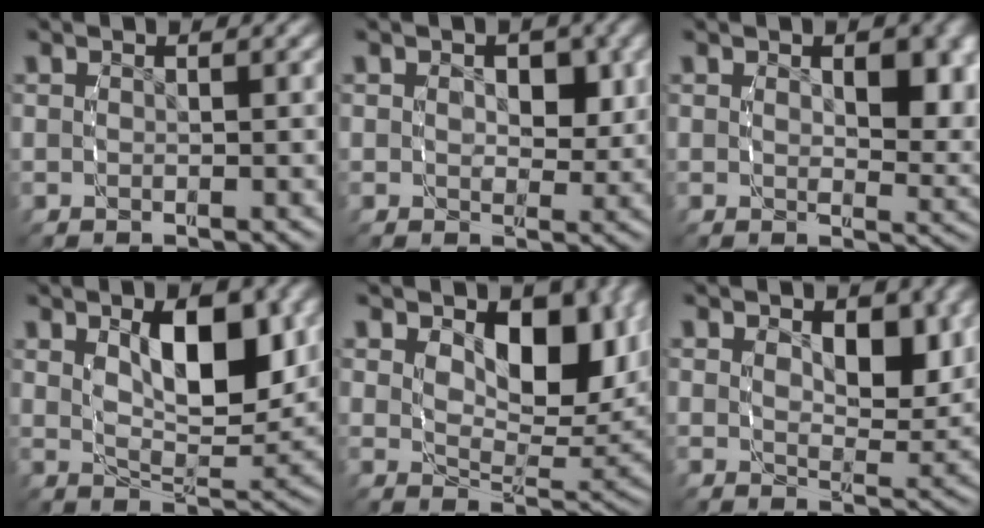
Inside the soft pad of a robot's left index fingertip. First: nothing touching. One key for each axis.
{"total": 2.9, "fx": 0.8, "fy": 2.1, "fz": 1.8, "tx": -0.028, "ty": -0.012, "tz": 0.017}
{"total": 3.5, "fx": 1.2, "fy": 1.4, "fz": 3.0, "tx": -0.034, "ty": -0.014, "tz": 0.026}
{"total": 6.4, "fx": 1.8, "fy": 2.4, "fz": 5.6, "tx": -0.087, "ty": -0.015, "tz": 0.039}
{"total": 7.2, "fx": 2.8, "fy": 3.5, "fz": 5.6, "tx": -0.080, "ty": -0.016, "tz": 0.052}
{"total": 3.5, "fx": 1.6, "fy": 1.5, "fz": 2.7, "tx": -0.043, "ty": -0.021, "tz": 0.035}